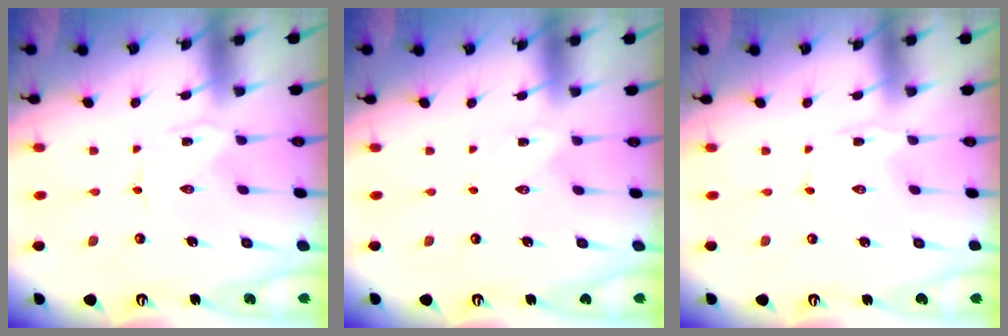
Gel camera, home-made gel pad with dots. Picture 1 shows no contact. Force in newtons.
{"total": 0.0}
{"total": 1.1, "press": 1.1, "slide": 0.2}